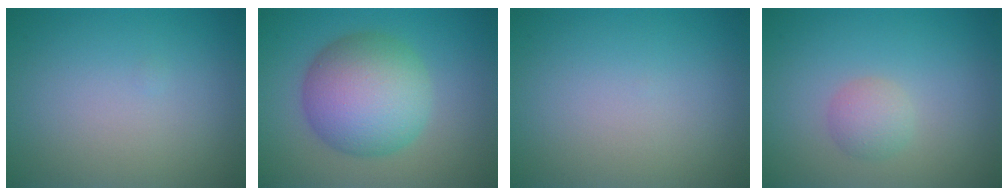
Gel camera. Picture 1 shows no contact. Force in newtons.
{"total": 8.5, "press": 8.5, "slide": 0.2}
{"total": 0.0}
{"total": 1.8, "press": 1.8, "slide": 0.1}